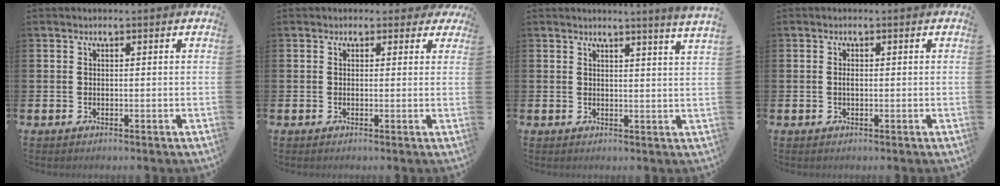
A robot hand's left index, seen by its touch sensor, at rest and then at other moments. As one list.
[{"total": 1.2, "force": [0.3, 1.1, 0.2], "torque": [0.007, 0.007, 0.000]}, {"total": 2.7, "force": [2.5, -1.0, 0.4], "torque": [-0.002, -0.022, 0.043]}, {"total": 0.8, "force": [0.0, 0.3, 0.7], "torque": [-0.018, 0.004, 0.000]}]